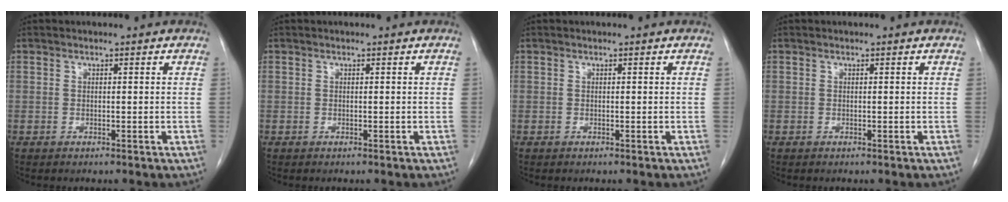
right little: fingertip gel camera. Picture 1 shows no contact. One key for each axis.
{"total": 0.0}
{"total": 0.0}
{"total": 0.0}